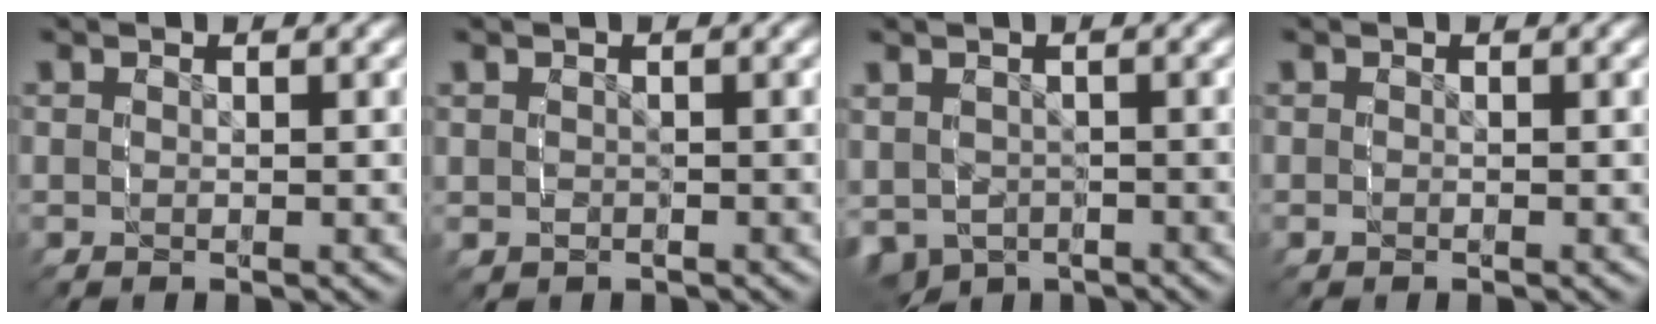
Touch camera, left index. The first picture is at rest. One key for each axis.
{"total": 1.6, "fx": -0.1, "fy": 1.4, "fz": 0.8, "tx": -0.024, "ty": -0.013, "tz": 0.006}
{"total": 5.9, "fx": -2.4, "fy": 5.3, "fz": 0.7, "tx": -0.027, "ty": -0.036, "tz": -0.028}
{"total": 0.0}